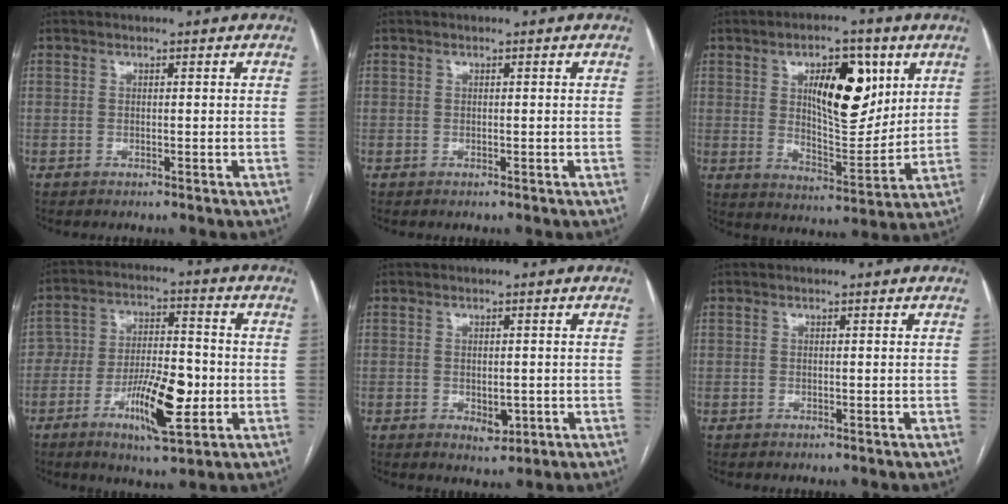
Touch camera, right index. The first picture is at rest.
{"total": 0.0}
{"total": 13.4, "force": [4.9, 5.1, 11.3], "torque": [-0.174, 0.004, 0.086]}
{"total": 11.6, "force": [-3.8, 3.7, 10.3], "torque": [-0.181, 0.003, -0.061]}
{"total": 2.8, "force": [-0.6, 1.7, 2.2], "torque": [-0.029, -0.003, 0.000]}
{"total": 0.0}